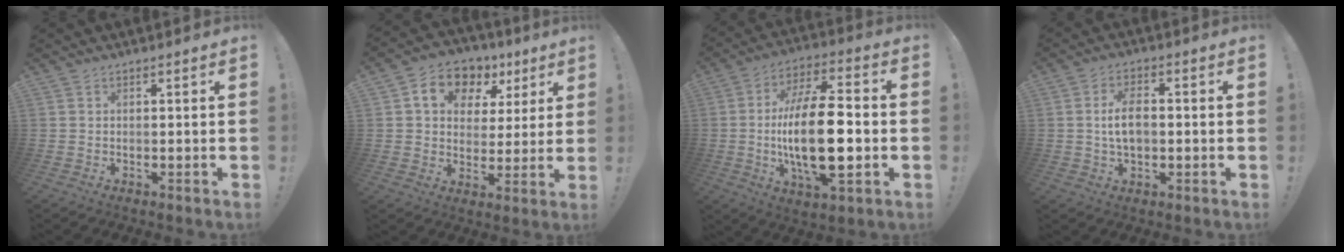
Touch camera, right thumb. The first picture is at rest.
{"total": 11.8, "force": [5.4, 8.9, 5.6], "torque": [-0.085, -0.022, 0.102]}
{"total": 22.1, "force": [-2.3, 8.5, 20.2], "torque": [-0.376, -0.004, -0.040]}
{"total": 7.5, "force": [-0.3, 4.2, 6.2], "torque": [-0.104, 0.003, -0.007]}